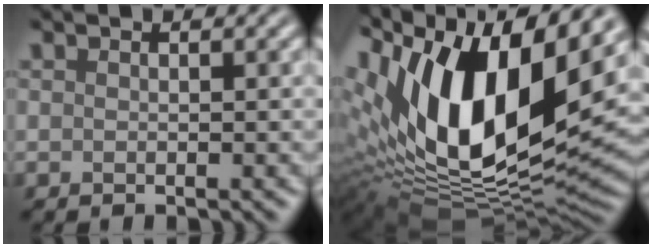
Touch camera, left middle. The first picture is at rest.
{"total": 17.0, "force": [5.2, 8.0, 14.1], "torque": [-0.272, 0.002, 0.081]}